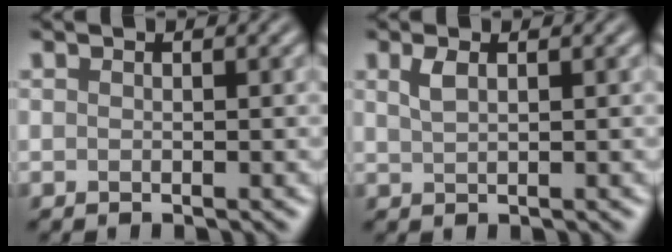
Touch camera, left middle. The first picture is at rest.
{"total": 1.5, "force": [0.8, 0.5, 1.1], "torque": [-0.025, 0.003, 0.018]}